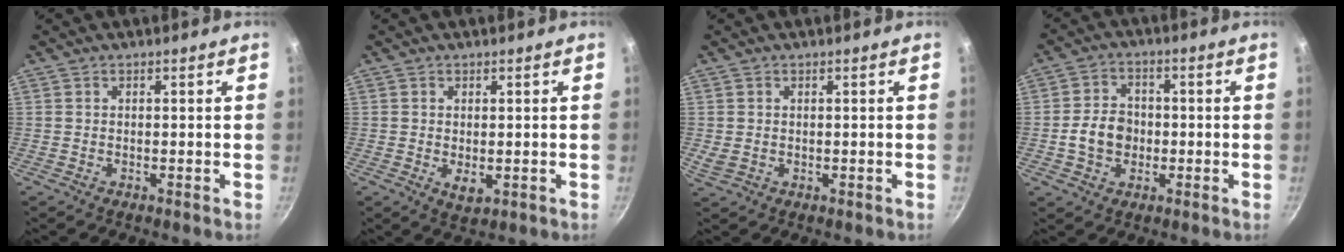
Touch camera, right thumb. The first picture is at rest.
{"total": 2.8, "force": [-0.3, 1.5, 2.3], "torque": [-0.037, -0.011, -0.001]}
{"total": 1.7, "force": [0.1, 1.2, 1.2], "torque": [-0.021, -0.001, 0.010]}
{"total": 7.2, "force": [-1.1, 5.8, 4.1], "torque": [-0.048, 0.017, -0.025]}